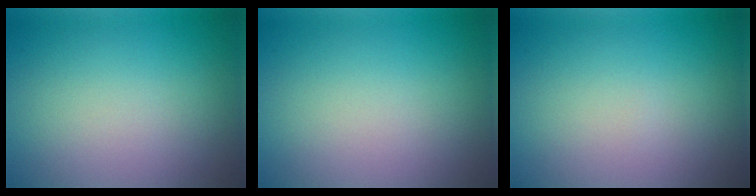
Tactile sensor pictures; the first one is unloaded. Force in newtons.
{"total": 0.0}
{"total": 0.0}